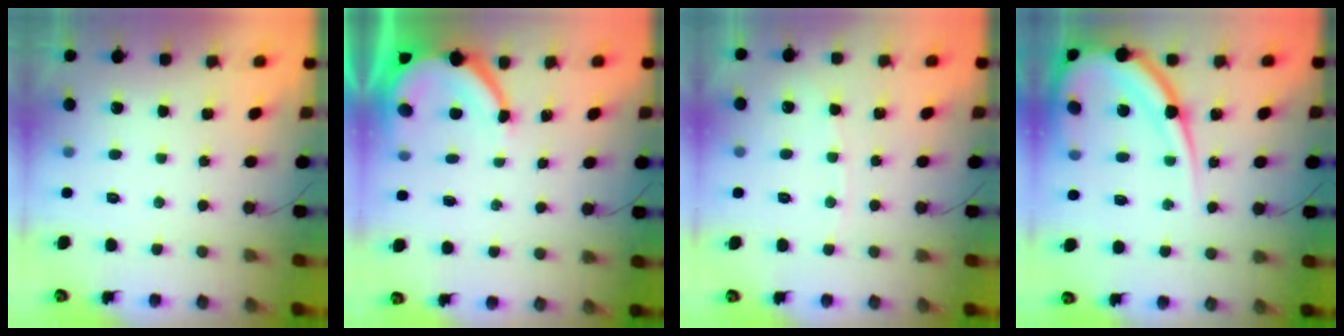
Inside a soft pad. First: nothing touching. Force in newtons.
{"total": 7.7, "press": 7.7, "slide": 0.9}
{"total": 4.5, "press": 4.5, "slide": 0.6}
{"total": 17.3, "press": 17.2, "slide": 1.8}